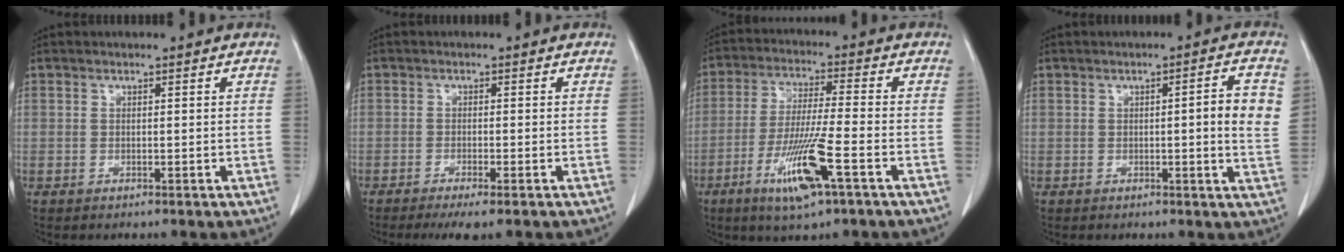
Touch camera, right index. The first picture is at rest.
{"total": 4.1, "force": [-2.9, 0.1, 2.9], "torque": [-0.044, -0.011, -0.044]}
{"total": 11.2, "force": [-5.1, 0.3, 10.0], "torque": [-0.195, -0.021, -0.095]}
{"total": 5.4, "force": [0.7, 0.3, 5.4], "torque": [-0.067, 0.001, 0.003]}